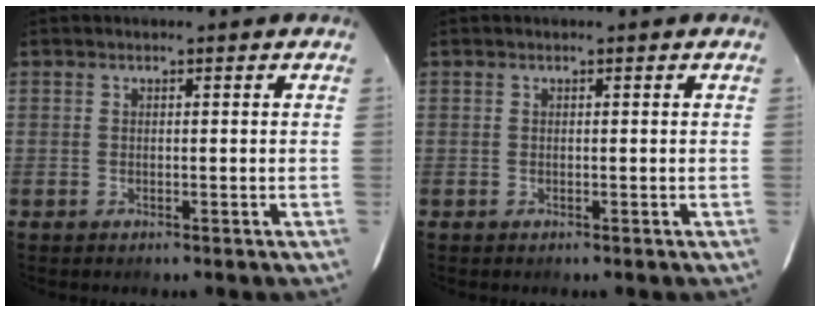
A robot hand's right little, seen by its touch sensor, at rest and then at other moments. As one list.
[{"total": 0.0}]